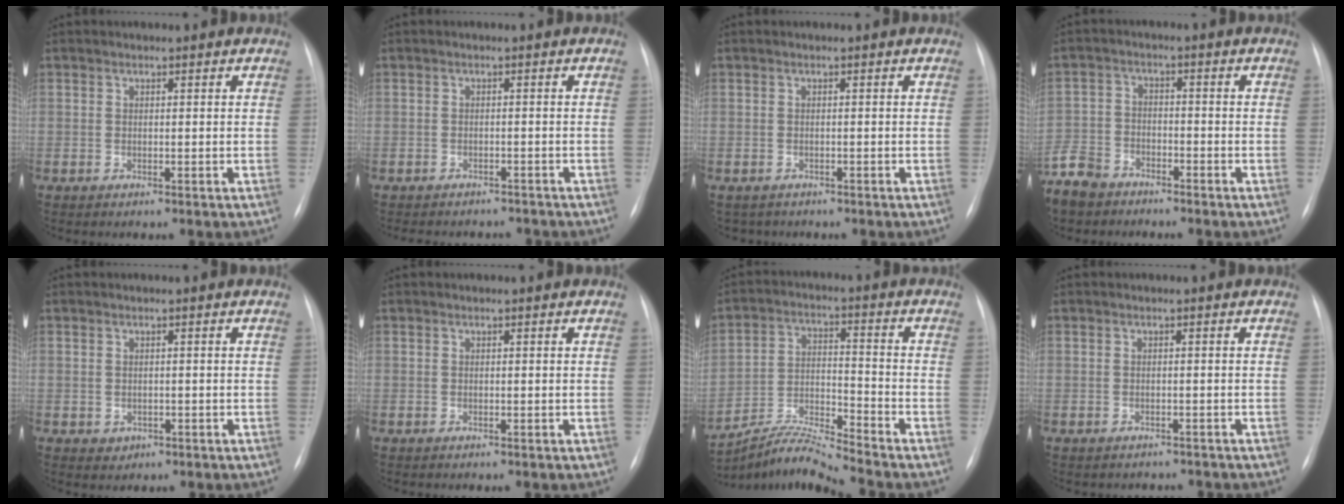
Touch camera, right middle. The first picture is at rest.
{"total": 8.4, "force": [-7.5, 3.1, 2.0], "torque": [-0.028, 0.008, -0.086]}
{"total": 2.1, "force": [-1.8, 1.2, -0.1], "torque": [0.001, 0.001, -0.023]}
{"total": 8.2, "force": [-6.7, 4.3, 1.8], "torque": [-0.051, -0.008, -0.127]}
{"total": 1.5, "force": [-0.5, 1.3, 0.4], "torque": [-0.003, 0.003, 0.001]}
{"total": 0.0}
{"total": 8.7, "force": [-8.3, -1.8, 1.7], "torque": [-0.043, 0.005, -0.152]}
{"total": 3.3, "force": [-3.0, 1.3, 0.0], "torque": [0.004, 0.005, -0.036]}